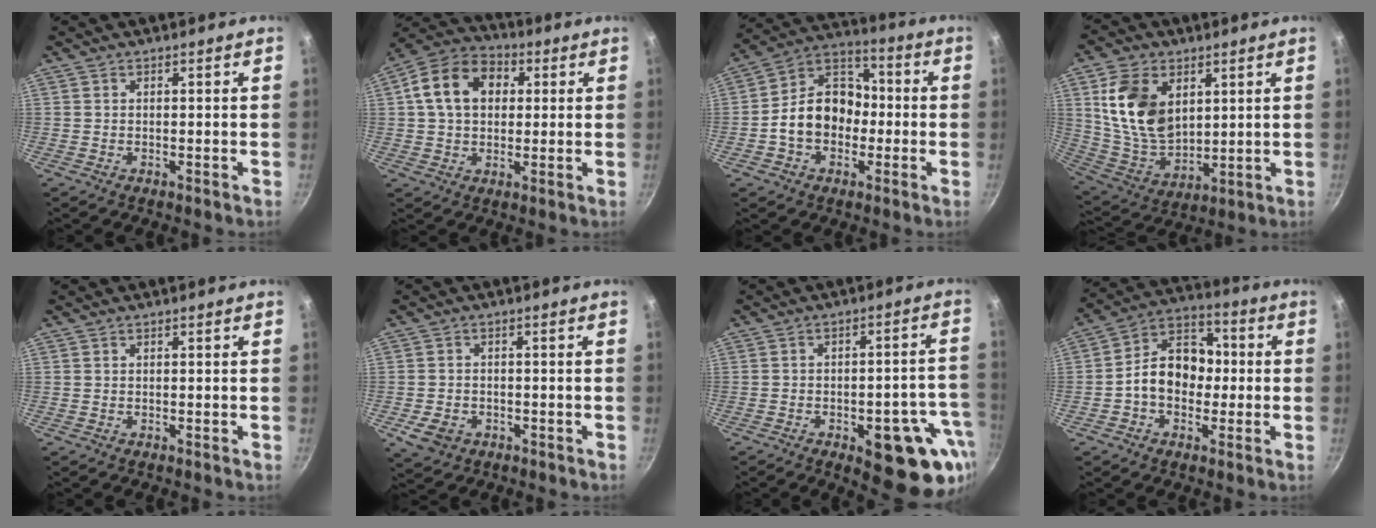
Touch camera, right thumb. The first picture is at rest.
{"total": 13.1, "force": [2.8, 9.8, 8.3], "torque": [-0.118, 0.021, 0.030]}
{"total": 13.5, "force": [-2.0, 10.4, 8.3], "torque": [-0.096, 0.043, -0.052]}
{"total": 15.8, "force": [4.8, 10.4, 10.8], "torque": [-0.177, -0.029, 0.105]}
{"total": 0.0}
{"total": 5.2, "force": [-1.9, 4.0, 2.7], "torque": [-0.048, 0.012, -0.025]}
{"total": 17.2, "force": [-7.2, 7.3, 13.9], "torque": [-0.107, 0.028, -0.087]}
{"total": 12.1, "force": [-0.8, 9.1, 7.9], "torque": [-0.081, 0.039, -0.033]}